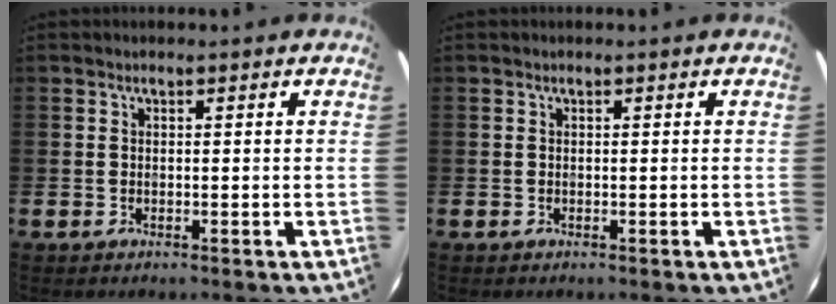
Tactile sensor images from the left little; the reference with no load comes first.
{"total": 0.0}